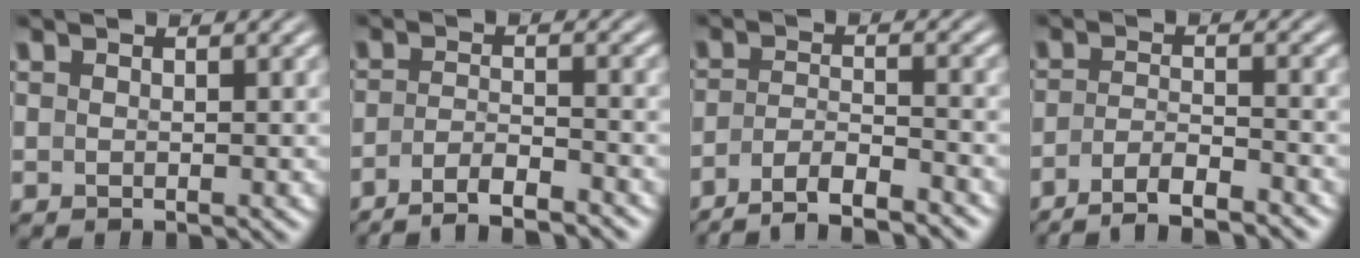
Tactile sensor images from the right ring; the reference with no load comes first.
{"total": 5.7, "force": [-5.1, 1.4, 2.1], "torque": [-0.033, -0.017, -0.074]}
{"total": 6.8, "force": [-5.7, 2.6, 2.6], "torque": [-0.042, -0.020, -0.085]}
{"total": 6.2, "force": [-5.4, 1.9, 2.4], "torque": [-0.036, -0.019, -0.079]}